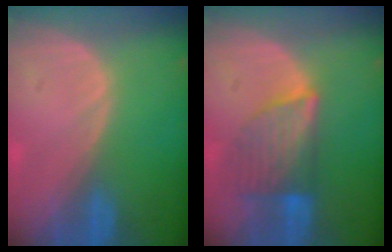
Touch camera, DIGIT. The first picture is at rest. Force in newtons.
{"total": 6.9, "press": 6.6, "slide": 2.0}